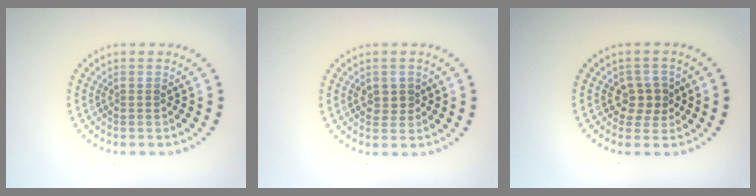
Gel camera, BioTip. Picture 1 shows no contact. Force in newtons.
{"total": 1.3, "press": 1.3, "slide": 0.3}
{"total": 2.2, "press": 2.1, "slide": 0.8}